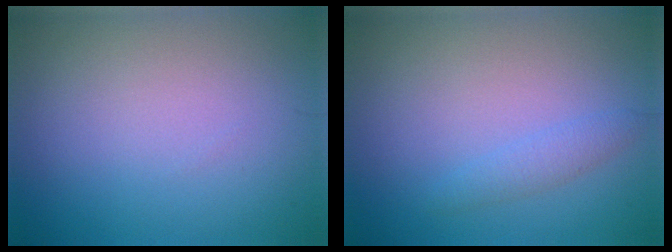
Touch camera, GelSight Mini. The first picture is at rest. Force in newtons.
{"total": 1.3, "press": 1.3, "slide": 0.1}